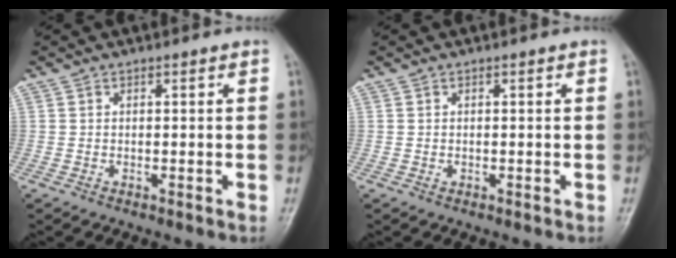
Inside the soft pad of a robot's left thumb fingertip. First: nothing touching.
{"total": 0.5, "force": [0.1, 0.4, 0.4], "torque": [0.000, 0.001, 0.002]}